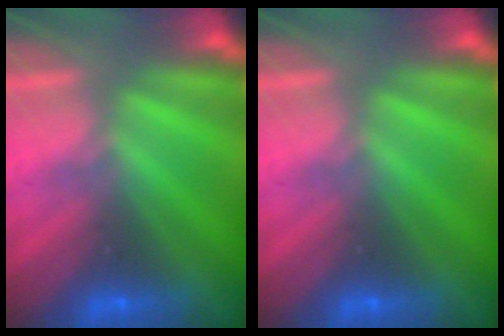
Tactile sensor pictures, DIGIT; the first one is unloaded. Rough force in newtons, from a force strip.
{"total": 0.0}